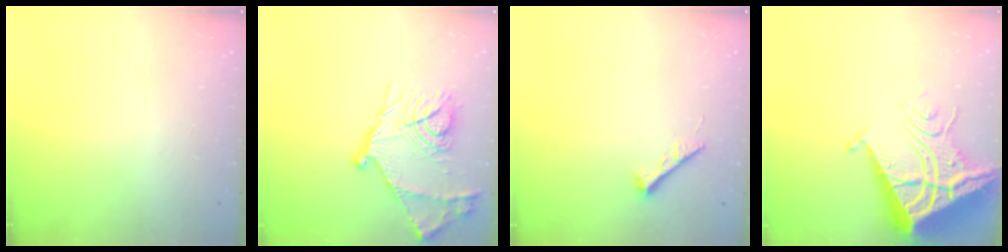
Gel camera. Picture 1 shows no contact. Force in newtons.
{"total": 19.7, "press": 19.7, "slide": 1.1}
{"total": 5.4, "press": 5.4, "slide": 0.8}
{"total": 12.7, "press": 12.6, "slide": 1.2}